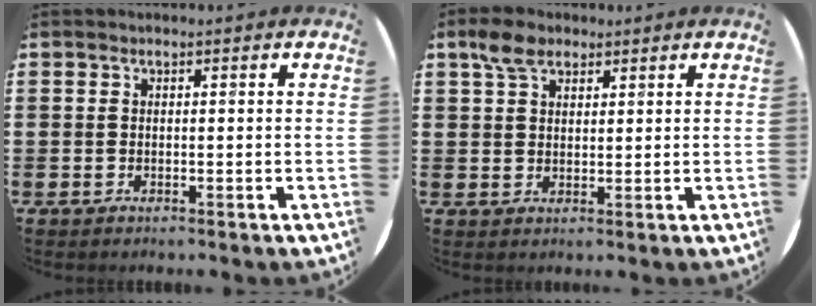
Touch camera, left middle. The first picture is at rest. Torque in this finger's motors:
{"motor_torque": [0.56, -0.30, -0.05, -0.02]}